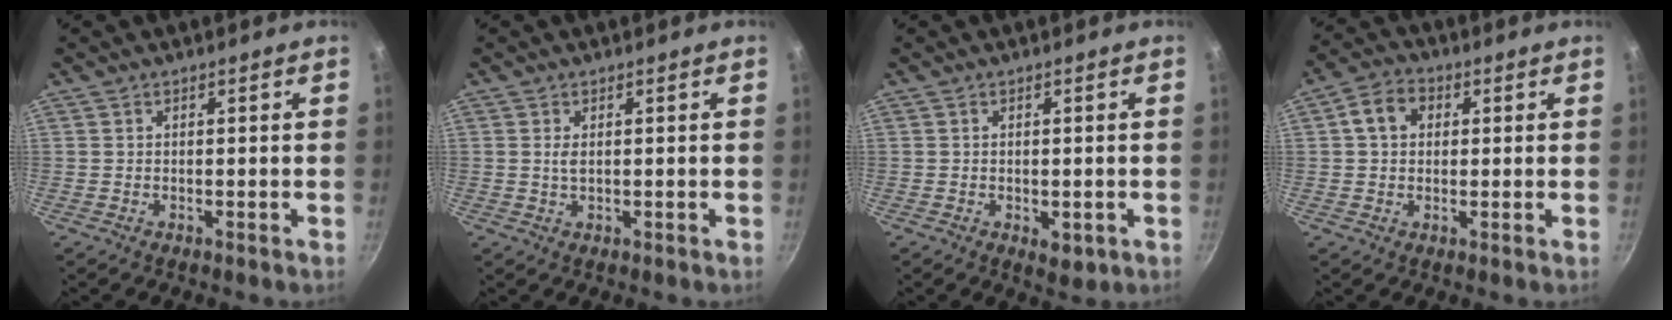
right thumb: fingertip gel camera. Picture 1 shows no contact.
{"total": 1.5, "force": [0.3, 0.7, 1.3], "torque": [-0.026, -0.002, 0.006]}
{"total": 3.6, "force": [-1.0, 2.0, 2.8], "torque": [-0.036, -0.006, -0.010]}
{"total": 6.0, "force": [1.3, 4.7, 3.5], "torque": [-0.042, 0.012, 0.010]}